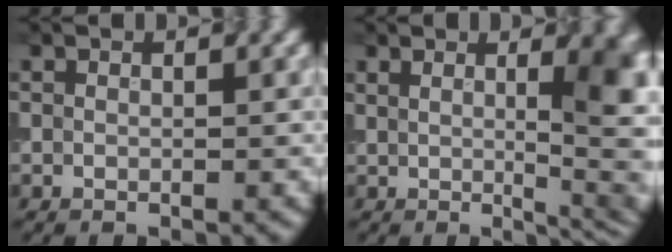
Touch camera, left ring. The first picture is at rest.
{"total": 8.6, "force": [1.2, 3.2, 7.9], "torque": [-0.069, 0.007, 0.018]}